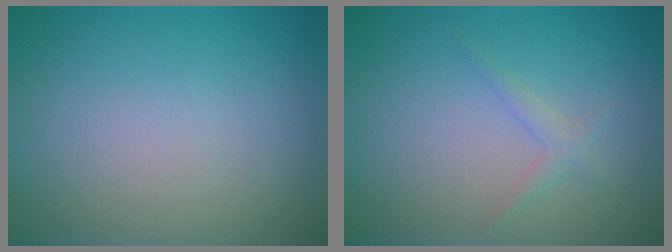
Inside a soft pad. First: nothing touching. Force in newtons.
{"total": 1.1, "press": 1.1, "slide": 0.1}